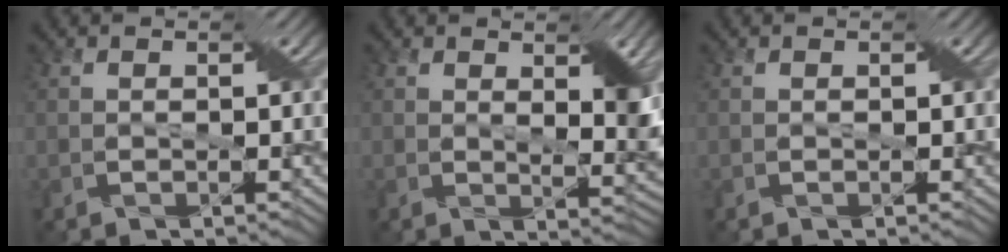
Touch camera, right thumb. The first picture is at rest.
{"total": 4.2, "force": [1.8, 1.5, 3.5], "torque": [-0.054, -0.007, 0.033]}
{"total": 0.0}